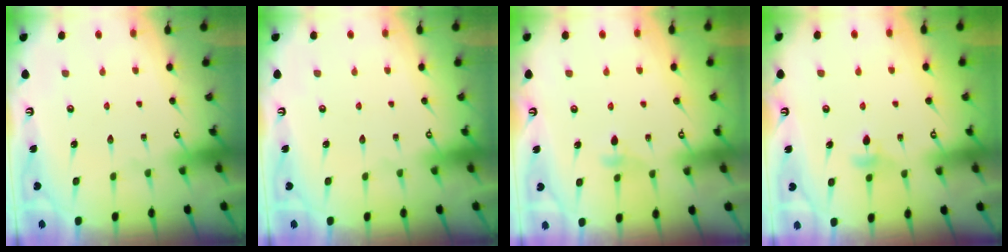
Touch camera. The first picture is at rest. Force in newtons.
{"total": 0.0}
{"total": 3.2, "press": 3.1, "slide": 0.7}
{"total": 4.0, "press": 4.0, "slide": 0.5}